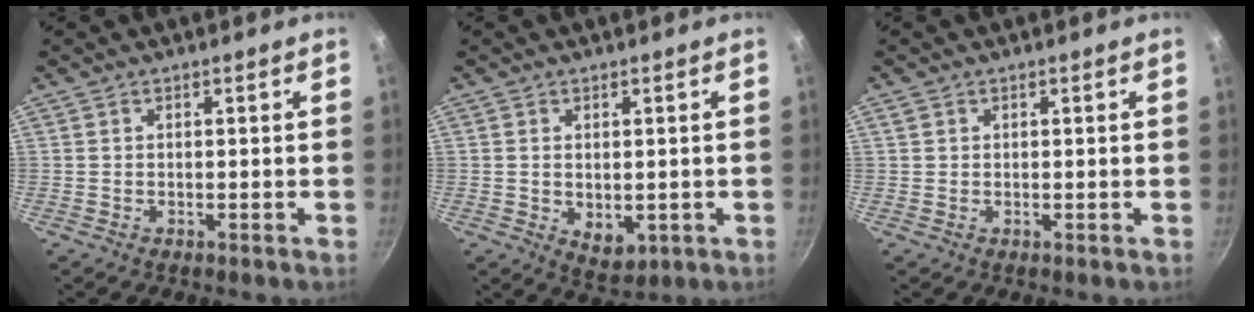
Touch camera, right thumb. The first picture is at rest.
{"total": 5.2, "force": [-0.4, 3.4, 3.9], "torque": [-0.053, -0.012, 0.003]}
{"total": 1.1, "force": [0.4, 0.9, 0.3], "torque": [-0.005, 0.004, 0.006]}